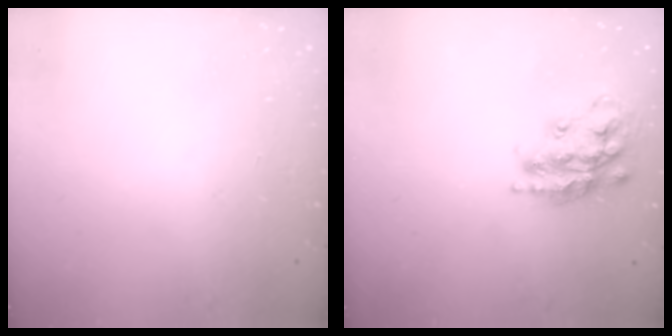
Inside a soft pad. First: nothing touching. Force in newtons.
{"total": 17.1, "press": 17.1, "slide": 1.0}